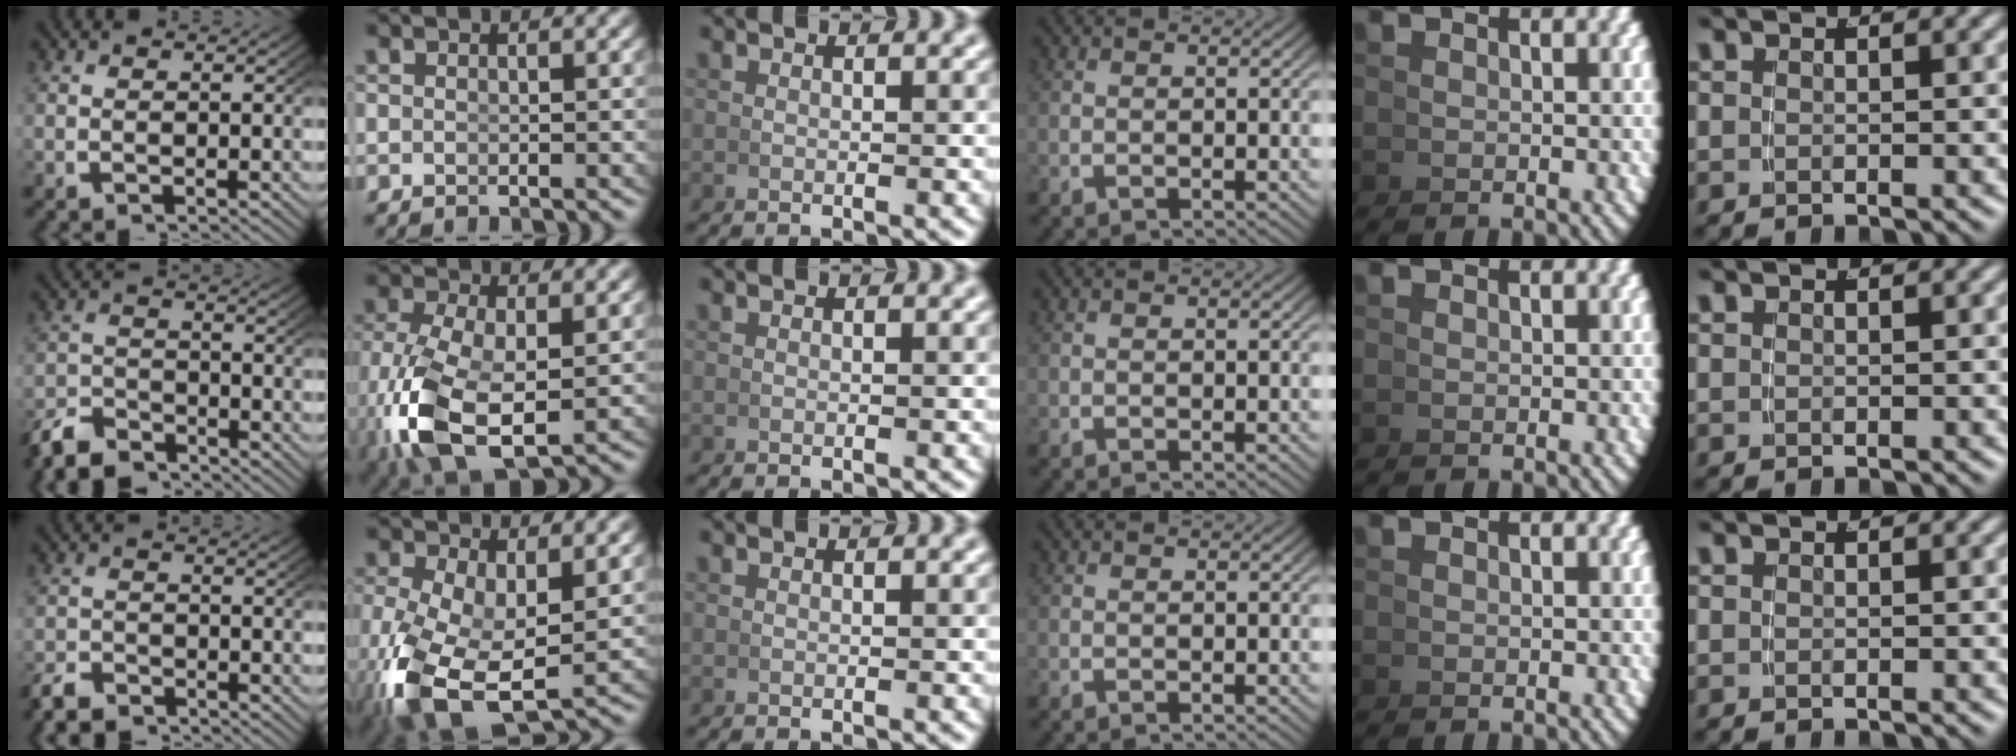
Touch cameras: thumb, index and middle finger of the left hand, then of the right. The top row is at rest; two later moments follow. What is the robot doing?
{"motion": "grasp_and_lifting", "object": "coin"}